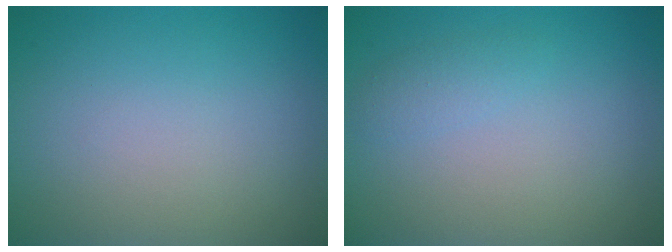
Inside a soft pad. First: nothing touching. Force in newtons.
{"total": 1.1, "press": 1.1, "slide": 0.0}